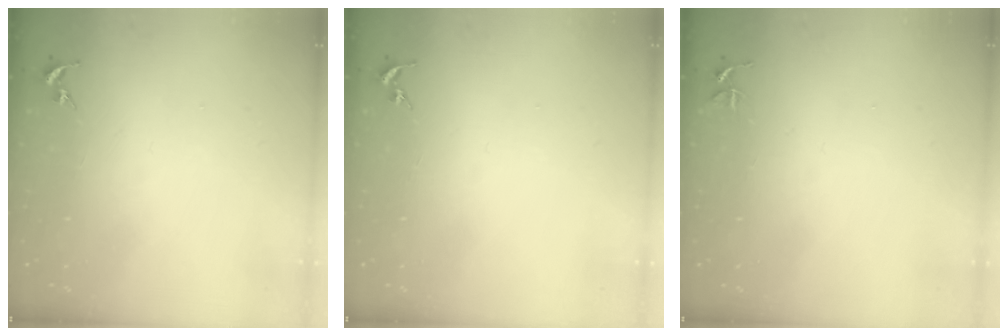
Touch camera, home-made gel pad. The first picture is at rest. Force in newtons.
{"total": 0.0}
{"total": 3.7, "press": 3.7, "slide": 0.3}